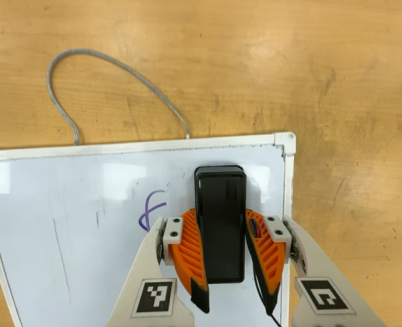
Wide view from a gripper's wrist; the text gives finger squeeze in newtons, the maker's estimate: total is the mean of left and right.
{"total": 12.5, "left": 12.5, "right": 12.6}